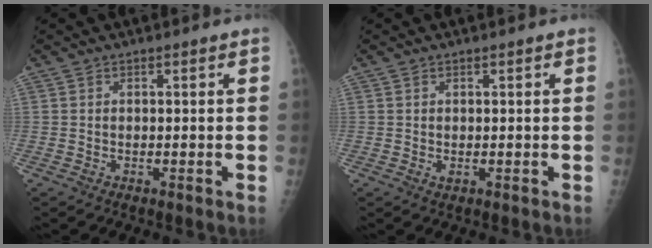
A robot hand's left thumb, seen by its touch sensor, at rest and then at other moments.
{"total": 0.8, "force": [0.1, 0.4, 0.7], "torque": [-0.010, -0.003, 0.004]}